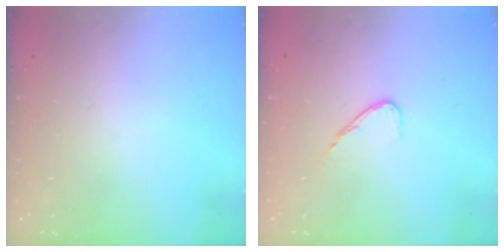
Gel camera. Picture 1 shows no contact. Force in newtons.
{"total": 6.6, "press": 6.6, "slide": 0.5}